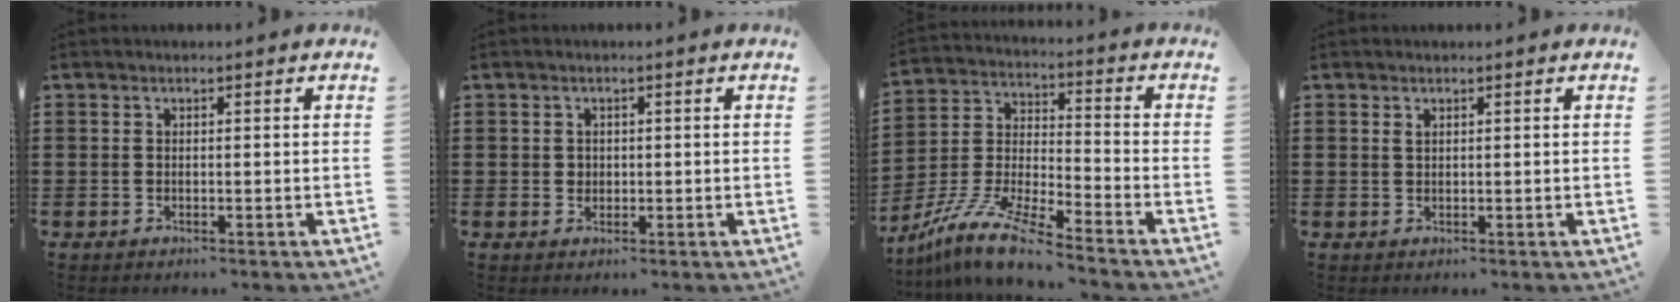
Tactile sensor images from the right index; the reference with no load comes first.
{"total": 1.0, "force": [0.2, 0.9, 0.3], "torque": [-0.007, 0.005, 0.004]}
{"total": 10.5, "force": [-9.3, 0.5, 4.9], "torque": [-0.115, 0.005, -0.190]}
{"total": 0.6, "force": [0.3, 0.1, 0.4], "torque": [-0.010, 0.001, 0.007]}